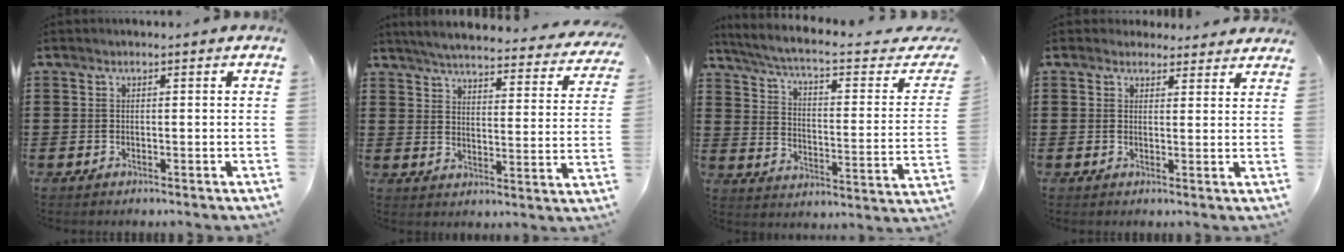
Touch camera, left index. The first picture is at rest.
{"total": 4.7, "force": [4.4, -0.2, 1.4], "torque": [-0.050, -0.034, 0.072]}
{"total": 5.0, "force": [3.6, 0.1, 3.4], "torque": [-0.086, -0.037, 0.053]}
{"total": 2.8, "force": [2.5, 1.1, 0.2], "torque": [-0.005, -0.004, 0.046]}